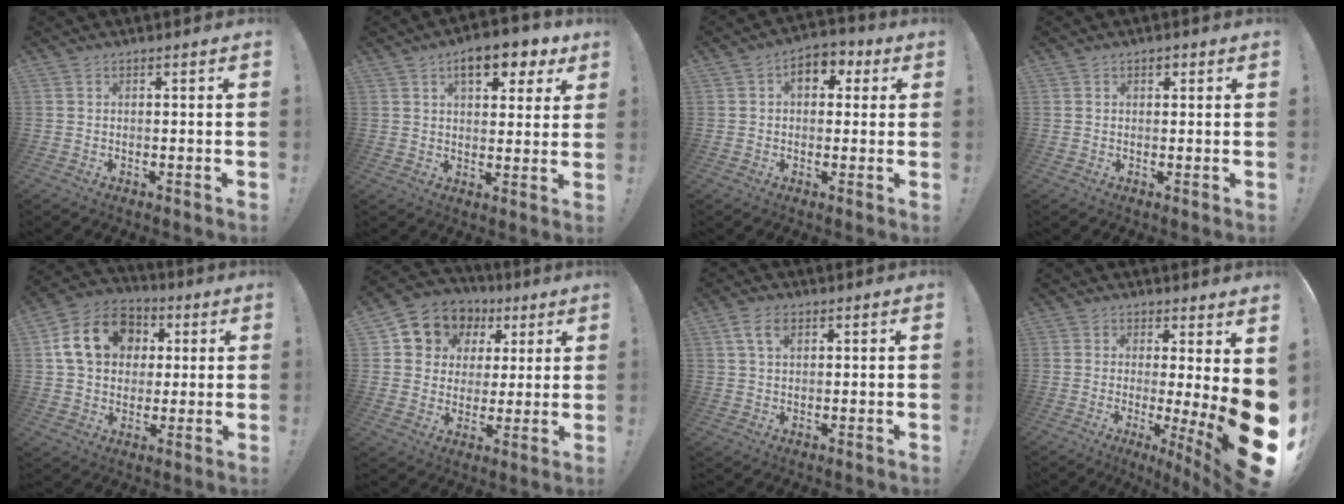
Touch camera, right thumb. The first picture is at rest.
{"total": 10.1, "force": [5.6, 4.8, 6.9], "torque": [-0.086, -0.028, 0.094]}
{"total": 7.3, "force": [2.3, 5.1, 4.7], "torque": [-0.060, -0.001, 0.037]}
{"total": 1.2, "force": [0.6, 0.9, 0.5], "torque": [-0.006, 0.001, 0.010]}
{"total": 16.8, "force": [4.9, 13.2, 9.2], "torque": [-0.144, 0.008, 0.101]}
{"total": 9.6, "force": [3.8, 8.5, 2.4], "torque": [-0.038, -0.026, 0.078]}
{"total": 4.8, "force": [2.1, 2.7, 3.3], "torque": [-0.059, -0.002, 0.040]}
{"total": 11.0, "force": [-0.8, 0.3, 11.0], "torque": [-0.127, -0.045, -0.006]}